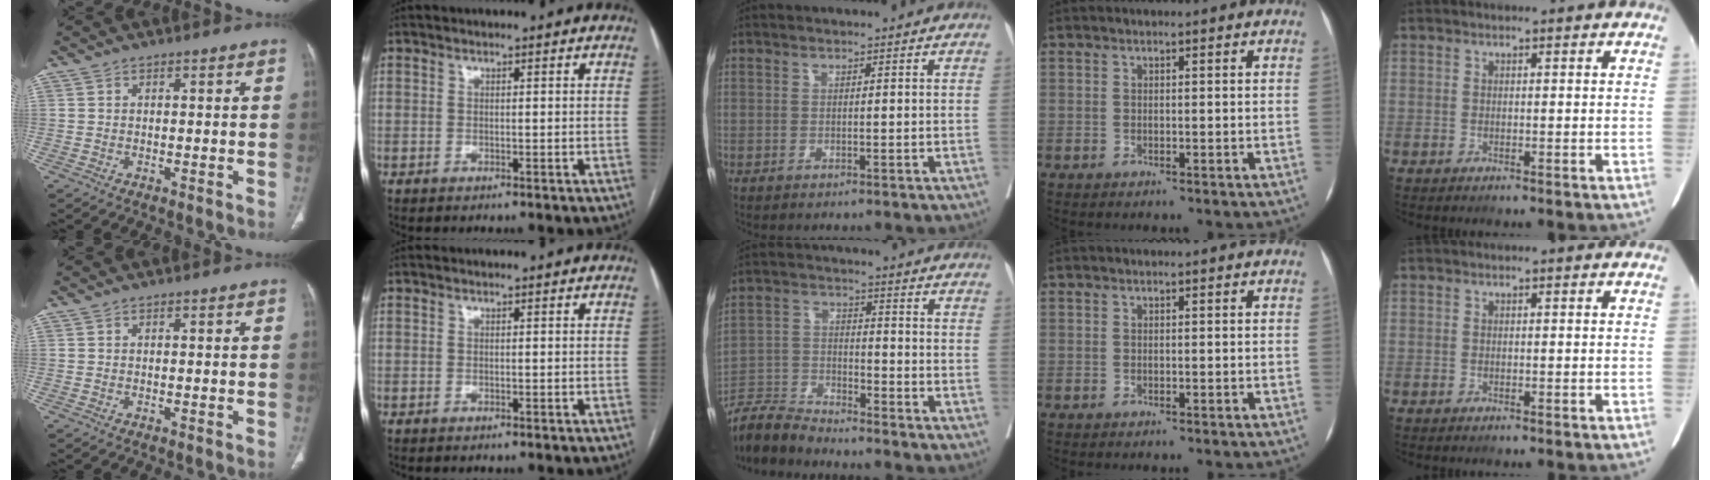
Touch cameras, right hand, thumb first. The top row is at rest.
{"middle": {"total": 6.7, "force": [-6.7, 0.0, 0.3], "torque": [-0.011, -0.004, -0.129]}}